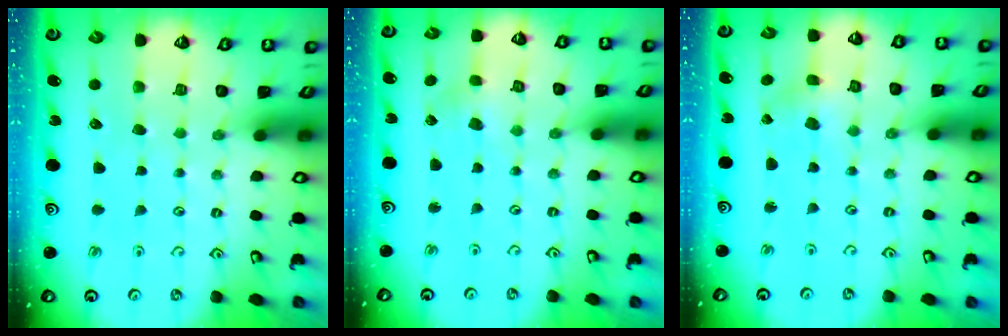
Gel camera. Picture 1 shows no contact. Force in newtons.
{"total": 2.6, "press": 2.6, "slide": 0.5}
{"total": 1.1, "press": 1.0, "slide": 0.1}